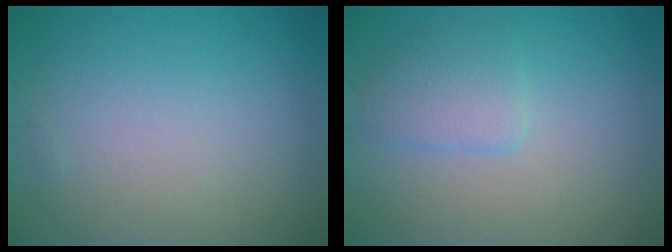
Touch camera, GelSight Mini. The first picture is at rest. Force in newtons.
{"total": 2.4, "press": 2.4, "slide": 0.2}